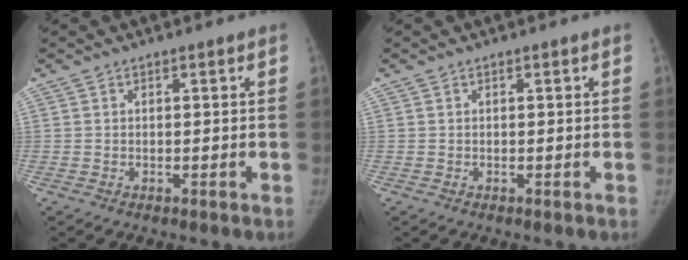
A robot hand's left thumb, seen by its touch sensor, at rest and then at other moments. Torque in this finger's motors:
{"motor_torque": [0.22, 0.13, 0.04, -0.18, 0.05]}